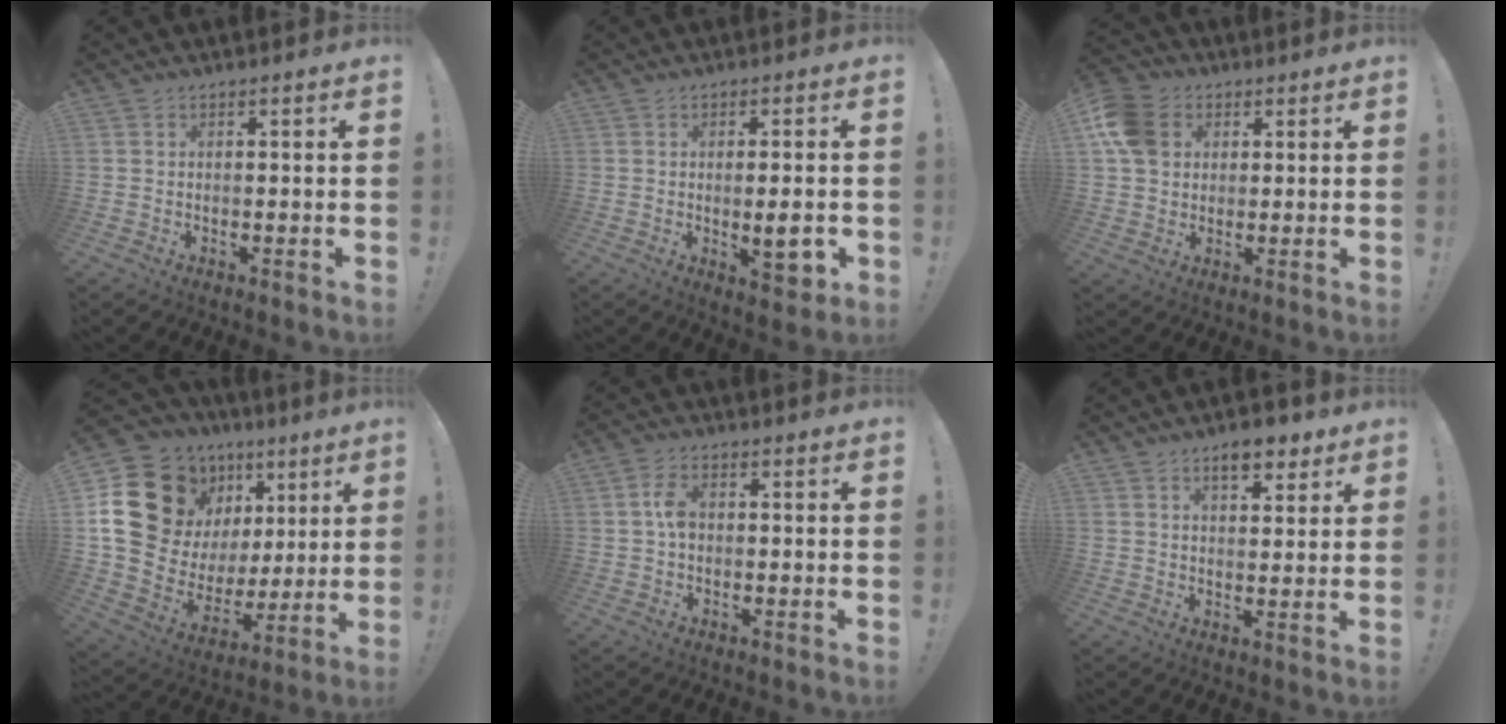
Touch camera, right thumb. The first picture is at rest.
{"total": 8.1, "force": [-1.0, 2.2, 7.7], "torque": [-0.092, -0.007, -0.013]}
{"total": 11.3, "force": [3.2, 9.2, 5.7], "torque": [-0.105, 0.001, 0.066]}
{"total": 22.6, "force": [10.7, 16.3, 11.4], "torque": [-0.184, -0.064, 0.240]}
{"total": 5.1, "force": [0.1, 3.1, 4.0], "torque": [-0.072, 0.008, 0.002]}
{"total": 7.2, "force": [4.8, 3.3, 4.3], "torque": [-0.039, -0.024, 0.079]}